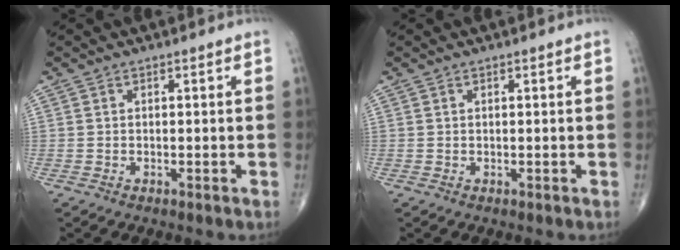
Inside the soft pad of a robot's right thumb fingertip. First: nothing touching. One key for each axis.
{"total": 0.0}